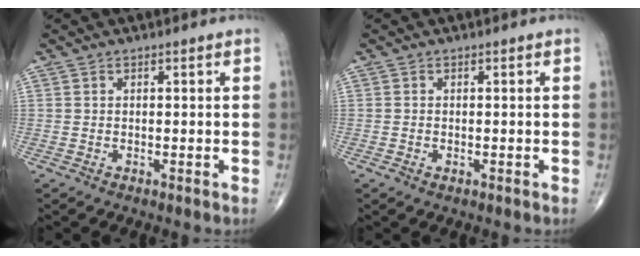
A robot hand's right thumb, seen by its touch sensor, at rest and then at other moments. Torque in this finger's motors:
{"motor_torque": [-0.29, 0.12, -0.19, 0.00, -0.04]}